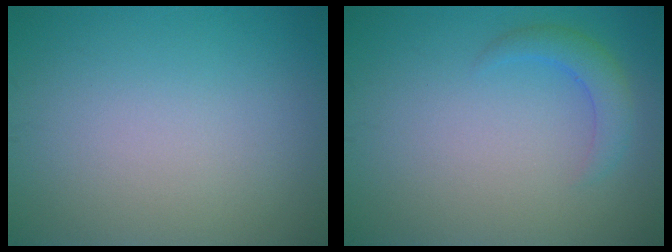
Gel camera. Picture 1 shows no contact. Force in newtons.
{"total": 2.3, "press": 2.3, "slide": 0.0}